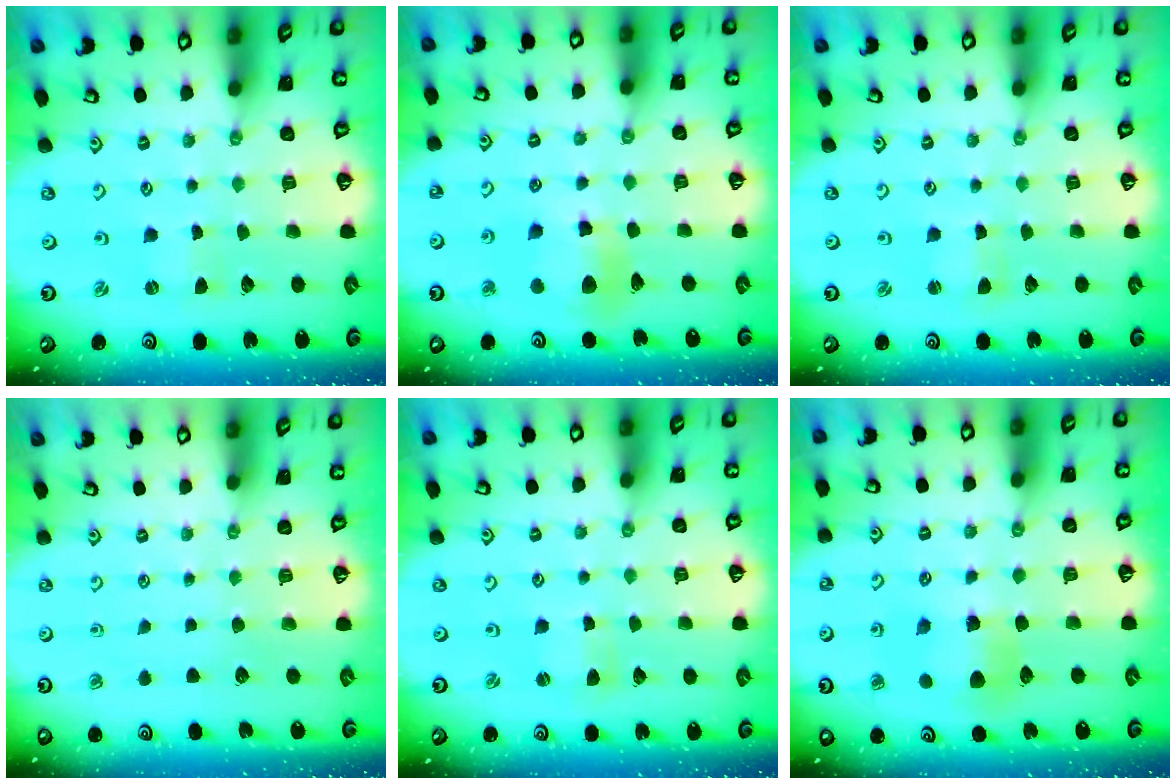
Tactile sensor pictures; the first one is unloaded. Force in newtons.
{"total": 8.9, "press": 8.9, "slide": 1.1}
{"total": 1.6, "press": 1.5, "slide": 0.3}
{"total": 0.0}
{"total": 1.2, "press": 1.2, "slide": 0.2}
{"total": 7.1, "press": 7.1, "slide": 0.5}